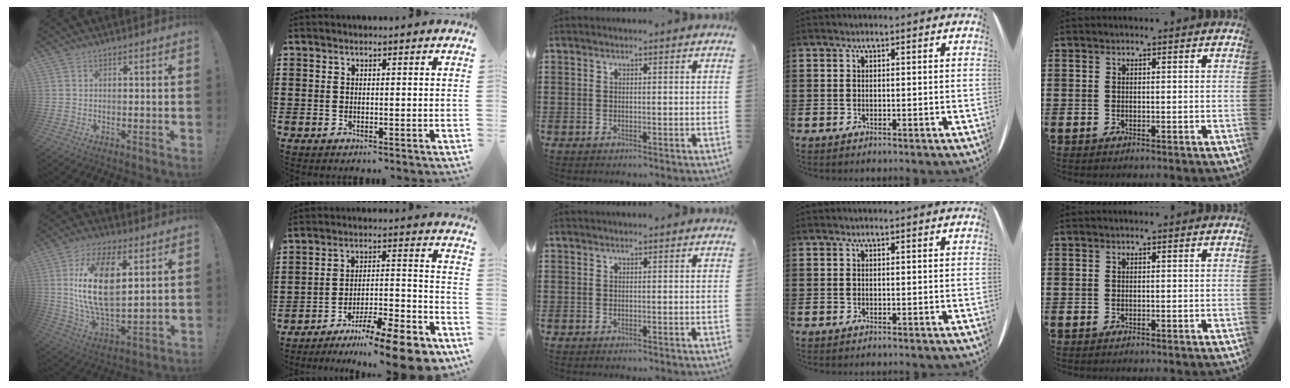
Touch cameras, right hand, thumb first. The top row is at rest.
{"thumb": {"total": 19.7, "force": [4.9, 10.0, 16.2], "torque": [-0.320, -0.018, 0.076]}, "index": {"total": 11.5, "force": [-9.4, 1.4, 6.5], "torque": [-0.084, 0.031, -0.175]}}